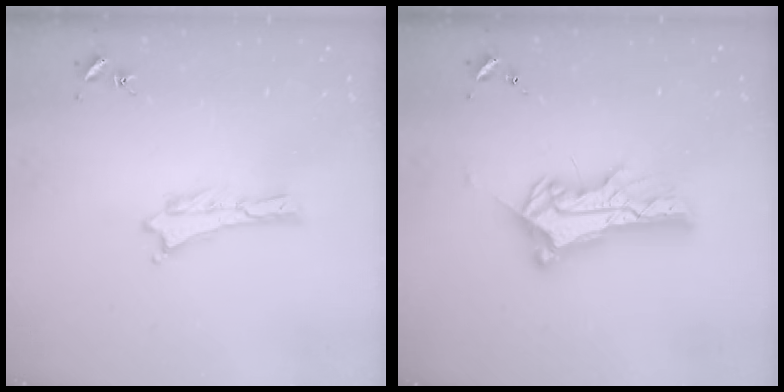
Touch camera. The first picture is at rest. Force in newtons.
{"total": 10.5, "press": 10.5, "slide": 0.8}